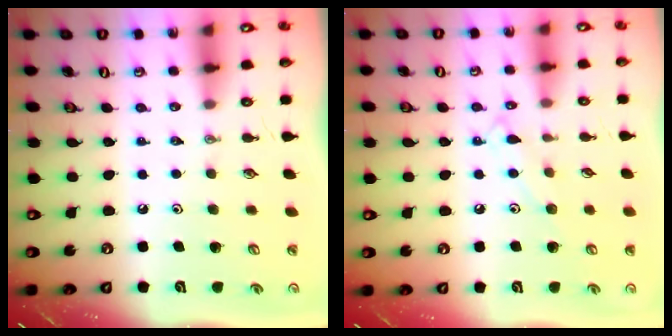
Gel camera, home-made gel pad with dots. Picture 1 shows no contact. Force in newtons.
{"total": 7.5, "press": 7.4, "slide": 0.6}